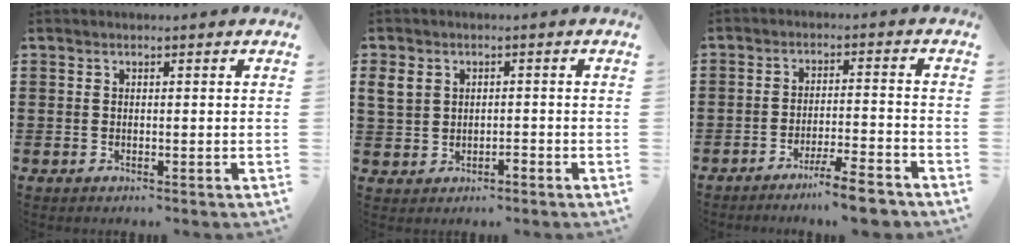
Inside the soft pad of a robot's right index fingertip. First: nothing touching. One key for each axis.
{"total": 2.9, "fx": 0.2, "fy": 2.4, "fz": 1.7, "tx": -0.048, "ty": 0.002, "tz": -0.001}
{"total": 6.3, "fx": -5.4, "fy": 0.0, "fz": 3.3, "tx": -0.059, "ty": -0.009, "tz": -0.100}